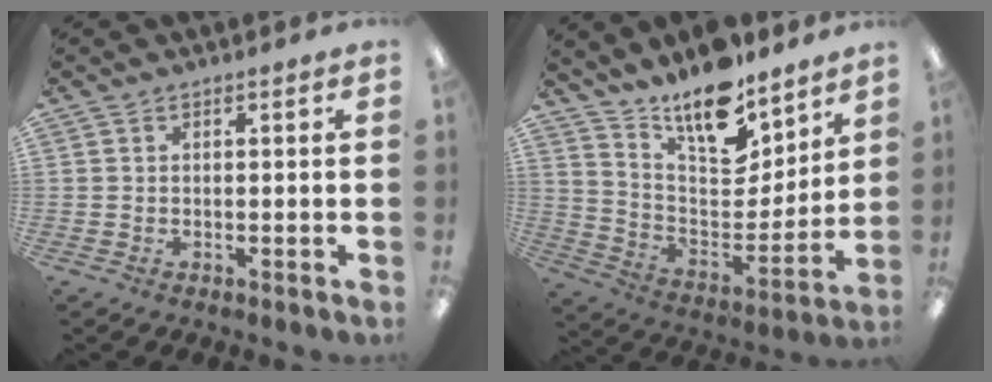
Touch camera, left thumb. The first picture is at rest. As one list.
[{"total": 15.8, "force": [13.3, 5.2, 6.8], "torque": [-0.123, -0.110, 0.236]}]